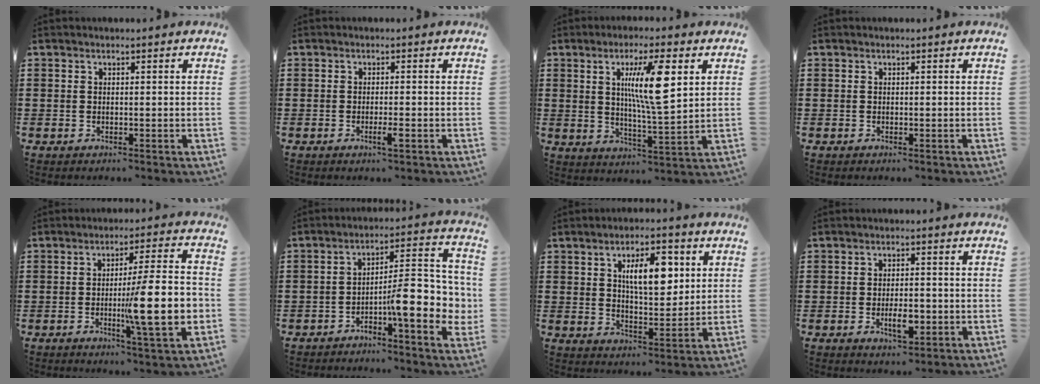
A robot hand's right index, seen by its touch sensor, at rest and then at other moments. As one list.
[{"total": 2.0, "force": [-1.0, 0.2, 1.7], "torque": [-0.035, -0.004, -0.020]}, {"total": 9.9, "force": [3.2, 1.7, 9.2], "torque": [-0.167, 0.000, 0.046]}, {"total": 0.0}, {"total": 13.9, "force": [-2.4, 2.4, 13.5], "torque": [-0.198, -0.015, -0.047]}, {"total": 11.0, "force": [-3.0, 2.9, 10.2], "torque": [-0.136, -0.019, -0.057]}, {"total": 8.4, "force": [2.9, 3.5, 7.0], "torque": [-0.121, 0.003, 0.044]}, {"total": 4.6, "force": [-1.3, 2.0, 4.0], "torque": [-0.074, 0.003, -0.023]}]